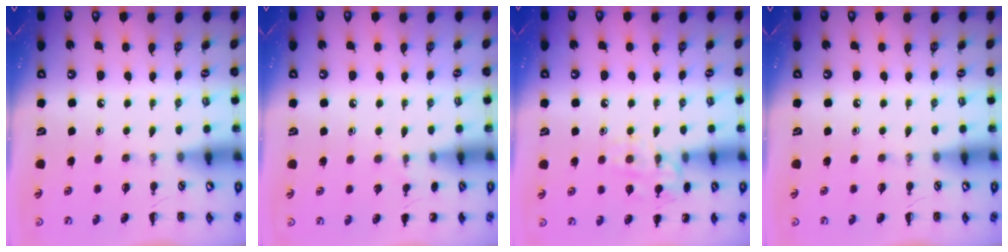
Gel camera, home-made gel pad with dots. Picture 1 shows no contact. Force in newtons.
{"total": 5.3, "press": 5.1, "slide": 1.5}
{"total": 11.1, "press": 11.0, "slide": 1.2}
{"total": 0.0}